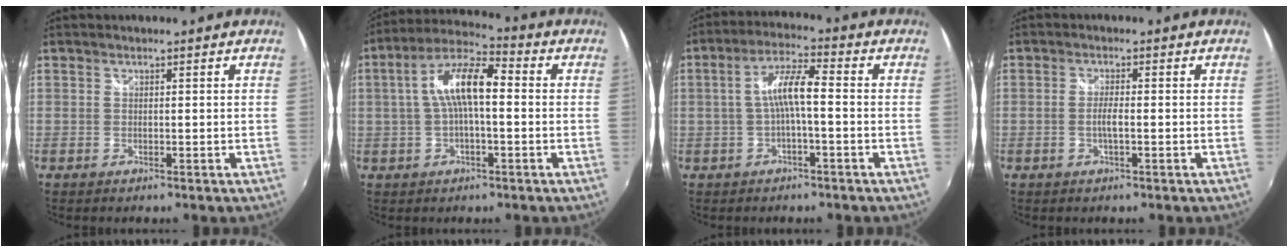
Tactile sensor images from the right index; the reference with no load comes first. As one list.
[{"total": 10.4, "force": [0.3, 3.5, 9.8], "torque": [-0.191, 0.025, 0.002]}, {"total": 6.5, "force": [-1.0, 1.1, 6.4], "torque": [-0.131, 0.015, -0.017]}, {"total": 2.2, "force": [-0.6, 0.2, 2.1], "torque": [-0.041, -0.002, -0.012]}]